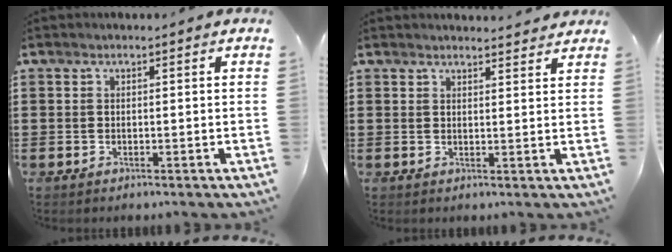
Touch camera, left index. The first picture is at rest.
{"total": 2.1, "force": [2.1, 0.1, 0.2], "torque": [-0.009, -0.003, 0.040]}